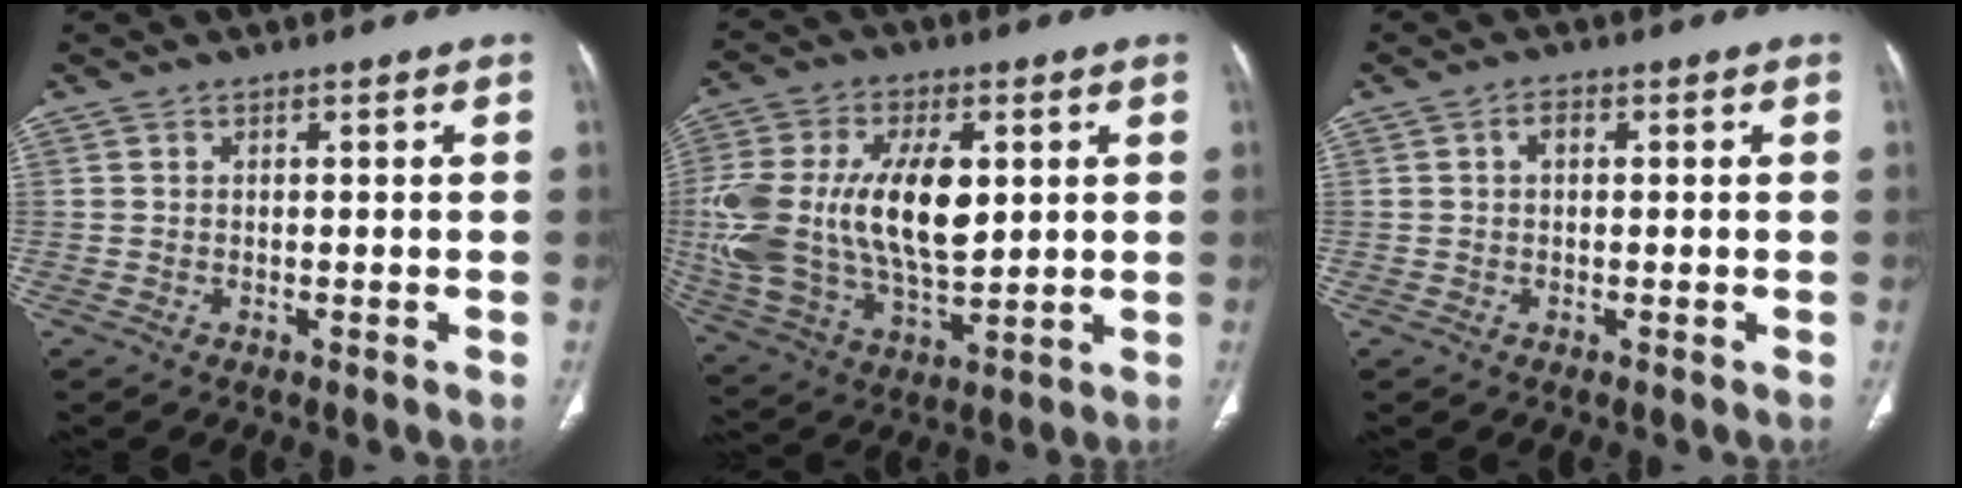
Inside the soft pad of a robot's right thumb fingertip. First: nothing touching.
{"total": 22.9, "force": [2.7, 12.3, 19.1], "torque": [-0.388, -0.013, 0.053]}
{"total": 1.8, "force": [0.4, 1.1, 1.4], "torque": [-0.019, 0.004, 0.004]}